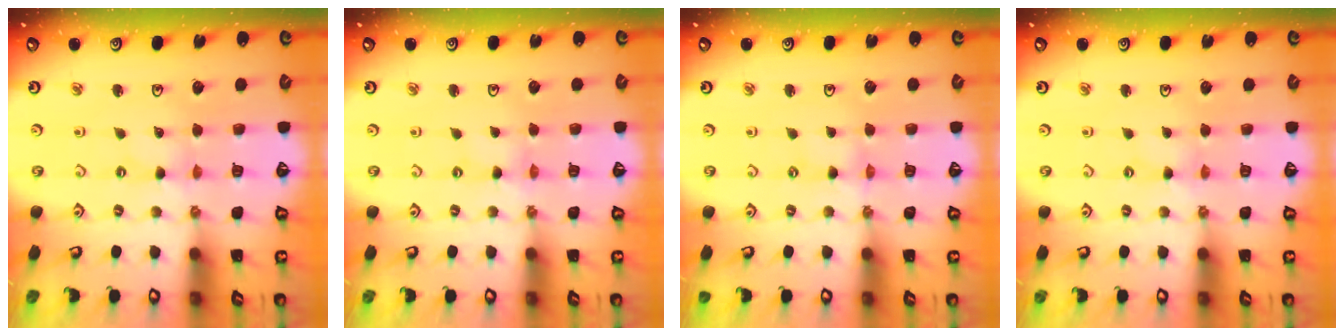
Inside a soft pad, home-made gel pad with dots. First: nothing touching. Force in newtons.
{"total": 0.0}
{"total": 0.0}
{"total": 0.0}